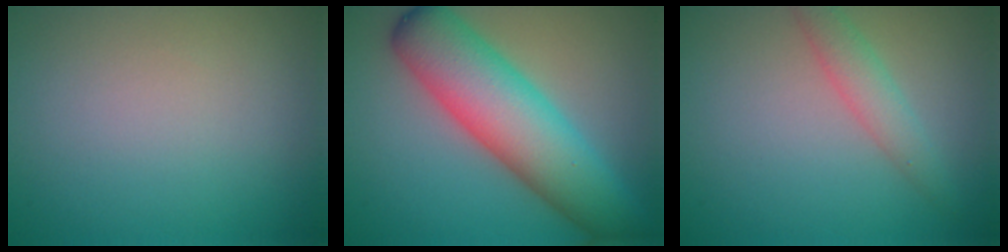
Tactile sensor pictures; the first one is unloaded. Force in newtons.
{"total": 9.5, "press": 9.5, "slide": 0.2}
{"total": 2.3, "press": 2.3, "slide": 0.0}